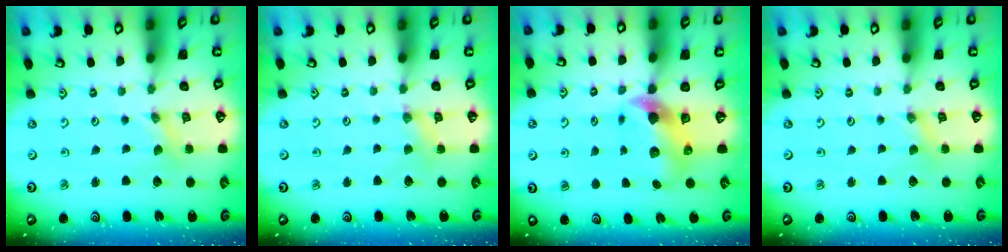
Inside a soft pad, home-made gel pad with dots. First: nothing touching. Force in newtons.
{"total": 2.0, "press": 1.9, "slide": 0.3}
{"total": 8.1, "press": 8.0, "slide": 1.3}
{"total": 0.0}